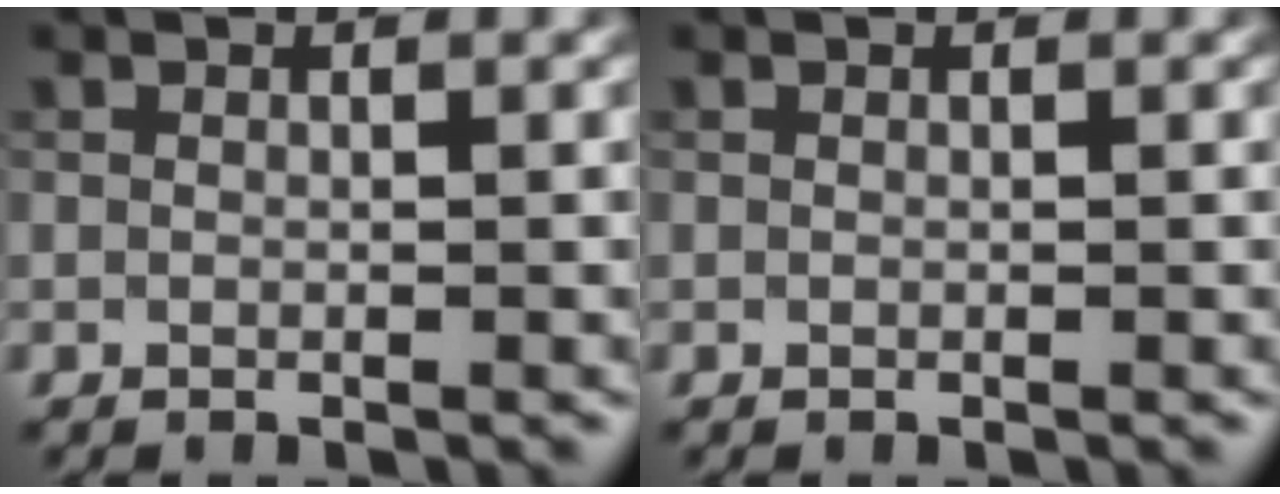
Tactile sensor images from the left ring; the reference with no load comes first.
{"total": 0.0}